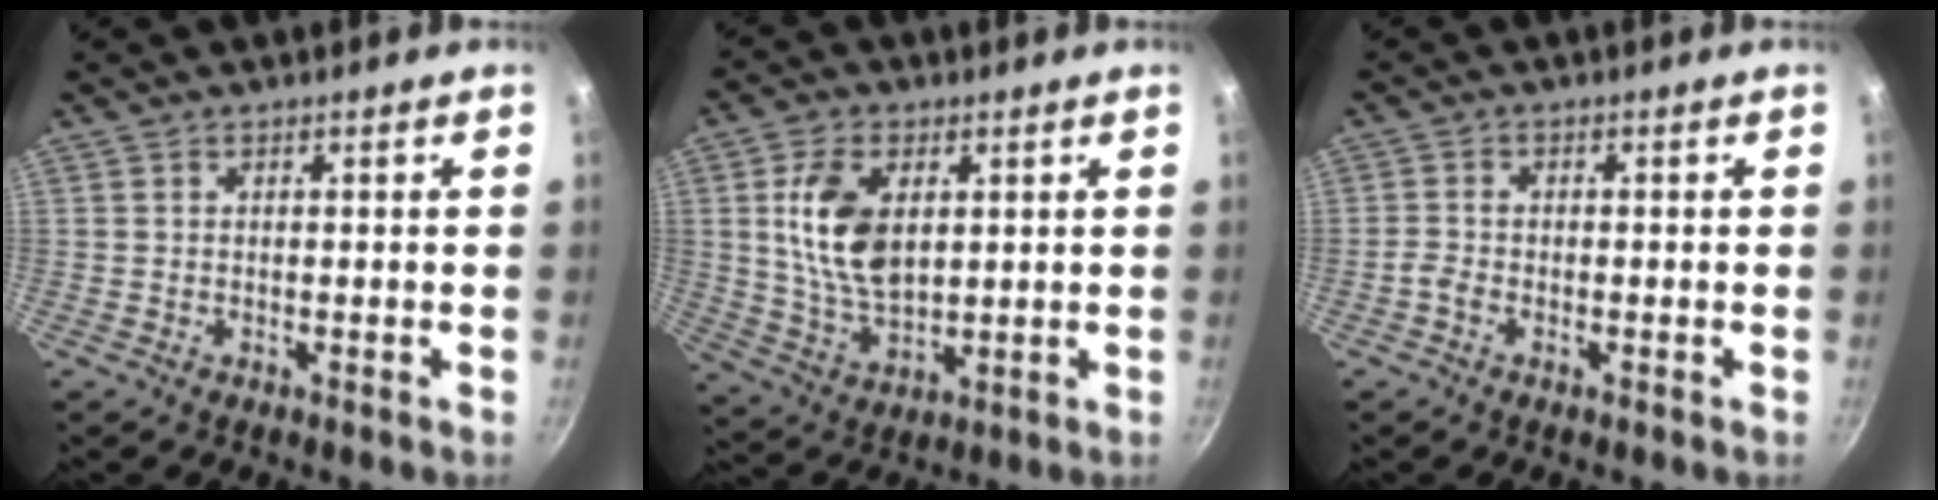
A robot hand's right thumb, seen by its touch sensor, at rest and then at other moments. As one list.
[{"total": 12.3, "force": [2.6, 7.3, 9.6], "torque": [-0.170, -0.013, 0.055]}, {"total": 2.0, "force": [-1.0, 1.2, 1.2], "torque": [-0.027, 0.010, -0.023]}]